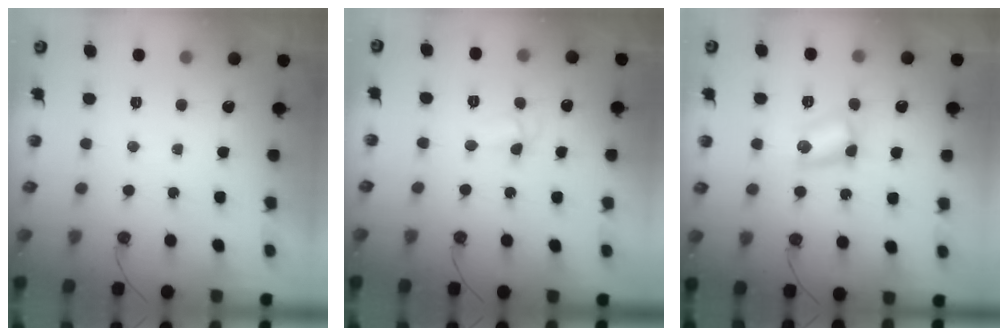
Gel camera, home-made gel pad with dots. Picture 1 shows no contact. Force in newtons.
{"total": 4.5, "press": 4.5, "slide": 0.6}
{"total": 7.5, "press": 6.5, "slide": 3.7}